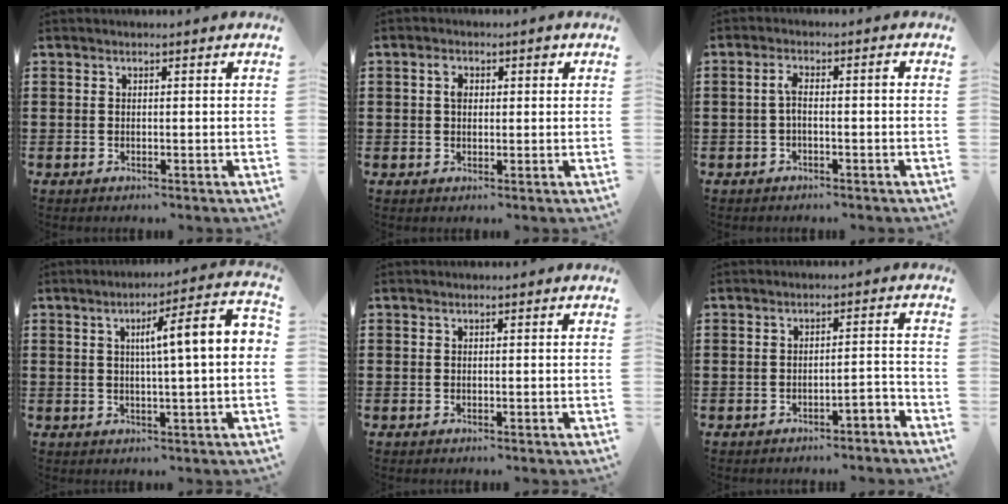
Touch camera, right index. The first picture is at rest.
{"total": 2.7, "force": [0.7, 1.7, 2.0], "torque": [-0.027, 0.005, 0.006]}
{"total": 2.7, "force": [-0.4, 0.6, 2.6], "torque": [-0.049, 0.004, -0.010]}
{"total": 7.8, "force": [0.9, 0.2, 7.7], "torque": [-0.130, -0.010, 0.001]}
{"total": 0.0}
{"total": 2.5, "force": [-2.2, 0.2, 1.1], "torque": [-0.022, 0.003, -0.045]}